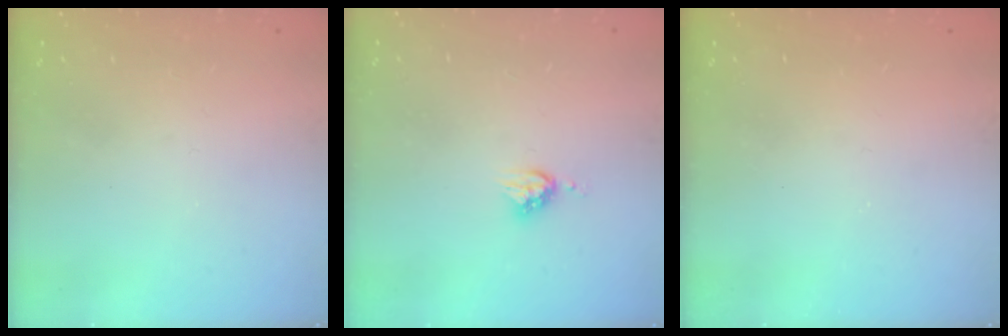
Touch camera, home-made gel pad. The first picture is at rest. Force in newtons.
{"total": 5.4, "press": 5.4, "slide": 0.4}
{"total": 0.0}